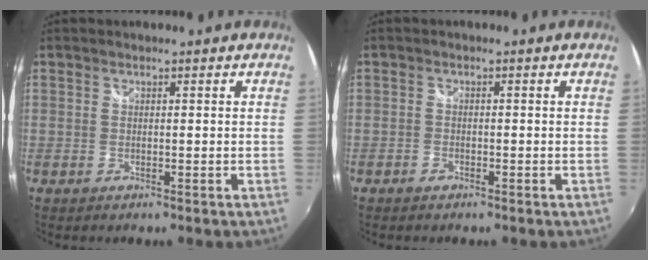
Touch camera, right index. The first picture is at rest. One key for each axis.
{"total": 1.3, "fx": -1.0, "fy": 0.8, "fz": 0.2, "tx": -0.006, "ty": 0.000, "tz": -0.019}